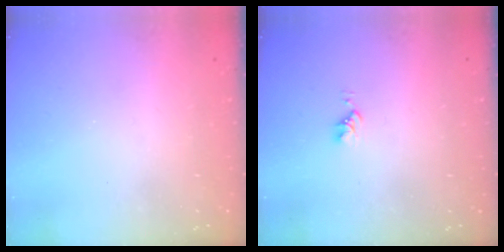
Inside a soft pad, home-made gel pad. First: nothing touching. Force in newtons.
{"total": 3.0, "press": 3.0, "slide": 0.4}